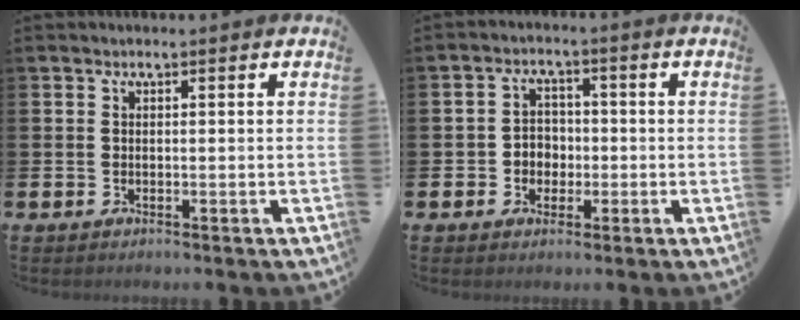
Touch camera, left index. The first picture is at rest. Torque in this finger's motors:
{"motor_torque": [0.58, 0.05, 0.06, 0.04]}